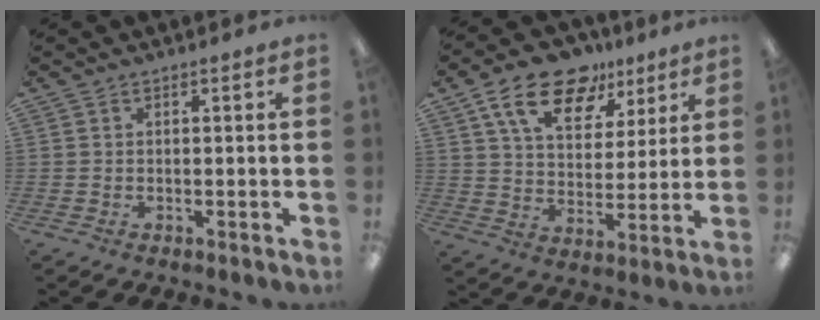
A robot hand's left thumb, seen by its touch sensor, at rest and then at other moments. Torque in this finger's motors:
{"motor_torque": [0.27, 0.43, 1.52, -1.25, 0.10]}